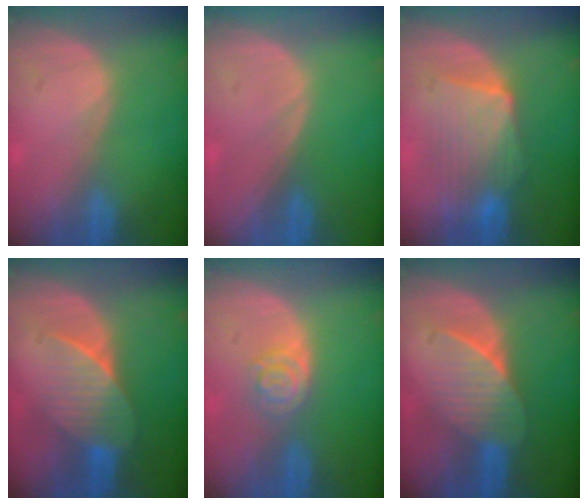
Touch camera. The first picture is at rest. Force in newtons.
{"total": 0.0}
{"total": 7.9, "press": 7.9, "slide": 0.9}
{"total": 7.4, "press": 6.9, "slide": 2.6}
{"total": 4.0, "press": 3.6, "slide": 1.8}
{"total": 7.4, "press": 6.7, "slide": 3.0}